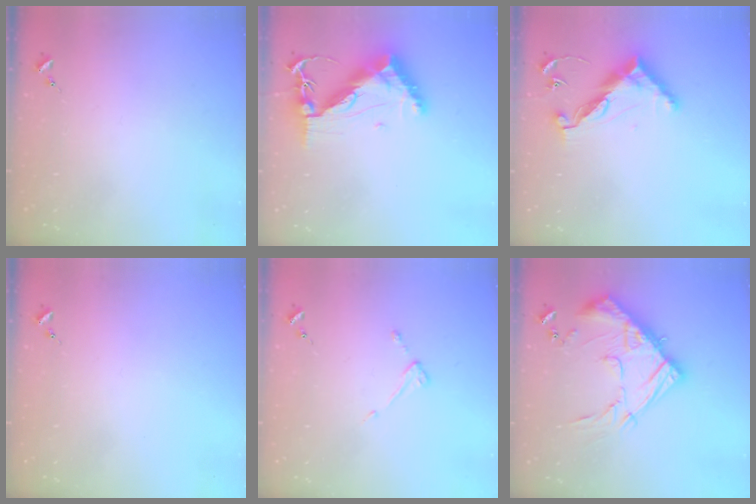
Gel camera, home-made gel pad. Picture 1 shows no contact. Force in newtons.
{"total": 12.4, "press": 12.3, "slide": 1.4}
{"total": 12.1, "press": 12.0, "slide": 0.4}
{"total": 0.0}
{"total": 3.8, "press": 3.8, "slide": 0.4}
{"total": 19.3, "press": 19.2, "slide": 2.0}